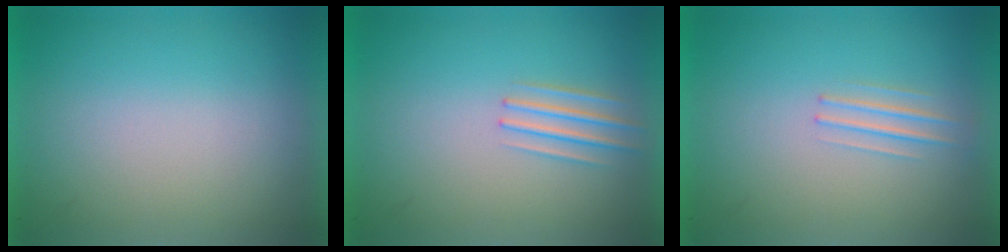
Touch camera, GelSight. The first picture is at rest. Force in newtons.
{"total": 1.9}
{"total": 1.2}